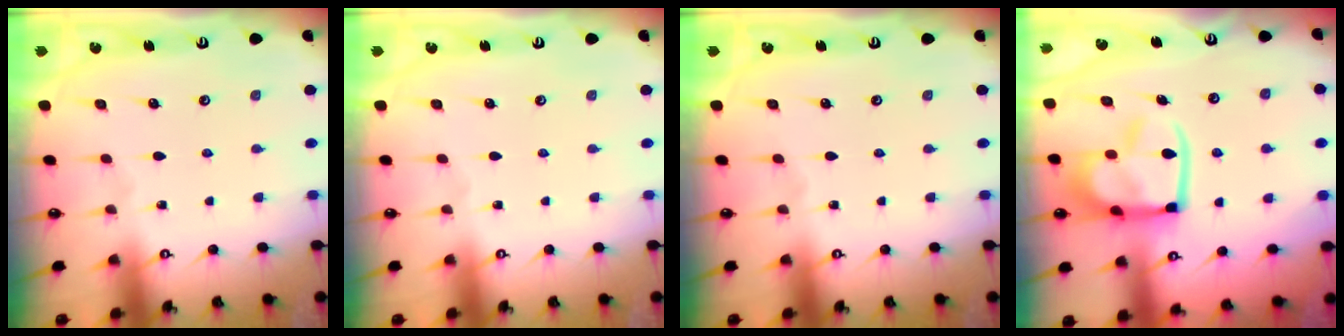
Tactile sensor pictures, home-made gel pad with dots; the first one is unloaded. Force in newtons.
{"total": 0.0}
{"total": 0.0}
{"total": 15.6, "press": 15.5, "slide": 2.0}